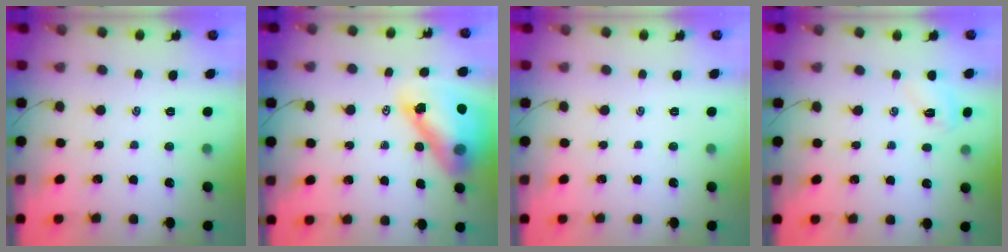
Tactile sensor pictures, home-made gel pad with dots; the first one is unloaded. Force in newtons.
{"total": 16.3, "press": 15.7, "slide": 4.2}
{"total": 0.0}
{"total": 4.5, "press": 4.4, "slide": 1.2}